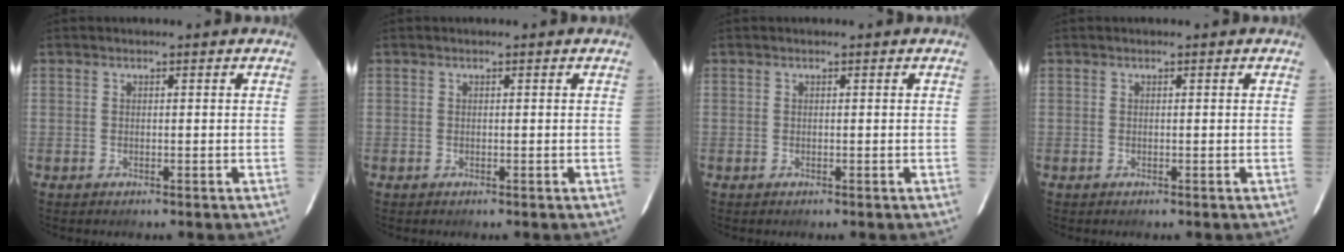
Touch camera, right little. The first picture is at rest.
{"total": 0.0}
{"total": 0.0}
{"total": 0.0}